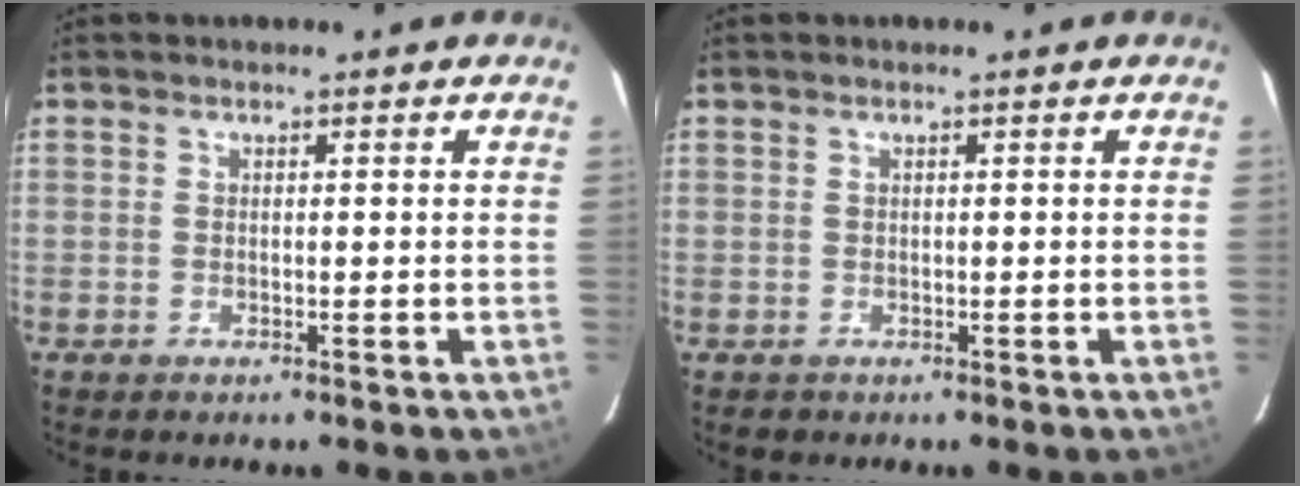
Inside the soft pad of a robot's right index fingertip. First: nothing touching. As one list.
[{"total": 1.1, "force": [-0.2, 1.1, 0.0], "torque": [0.000, 0.003, 0.002]}]